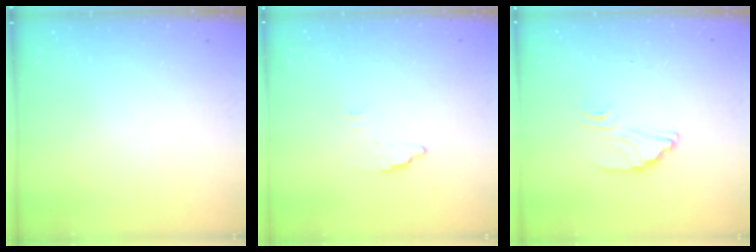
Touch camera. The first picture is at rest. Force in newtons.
{"total": 3.5, "press": 3.5, "slide": 0.2}
{"total": 2.3, "press": 2.3, "slide": 0.0}